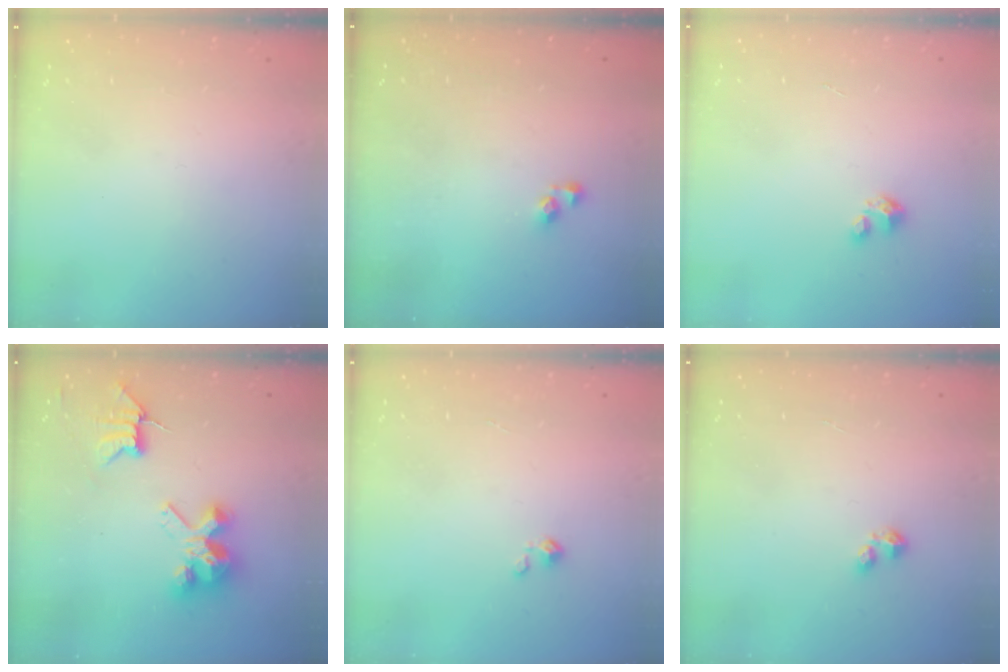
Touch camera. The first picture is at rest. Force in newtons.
{"total": 3.7, "press": 3.7, "slide": 0.2}
{"total": 1.8, "press": 1.8, "slide": 0.1}
{"total": 8.0, "press": 8.0, "slide": 0.5}
{"total": 2.3, "press": 2.2, "slide": 0.3}
{"total": 2.4, "press": 2.4, "slide": 0.3}